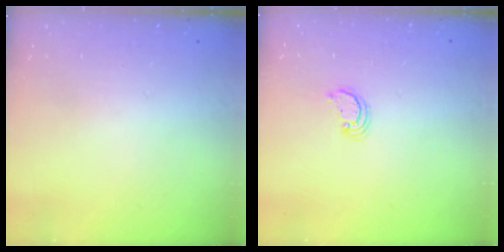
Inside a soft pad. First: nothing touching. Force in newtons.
{"total": 2.4, "press": 2.4, "slide": 0.2}